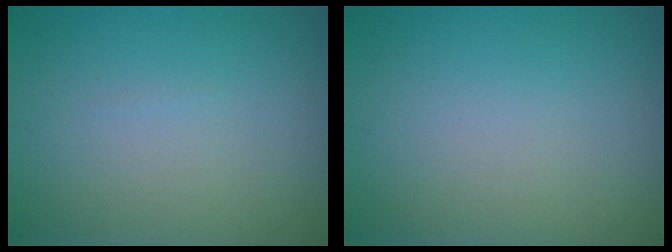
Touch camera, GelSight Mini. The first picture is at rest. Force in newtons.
{"total": 0.0}